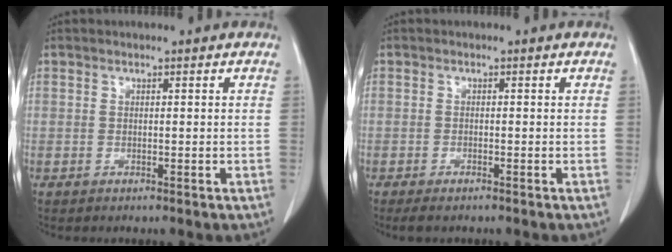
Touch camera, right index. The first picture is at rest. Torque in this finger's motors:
{"motor_torque": [0.23, -0.17, 0.06, 0.01]}